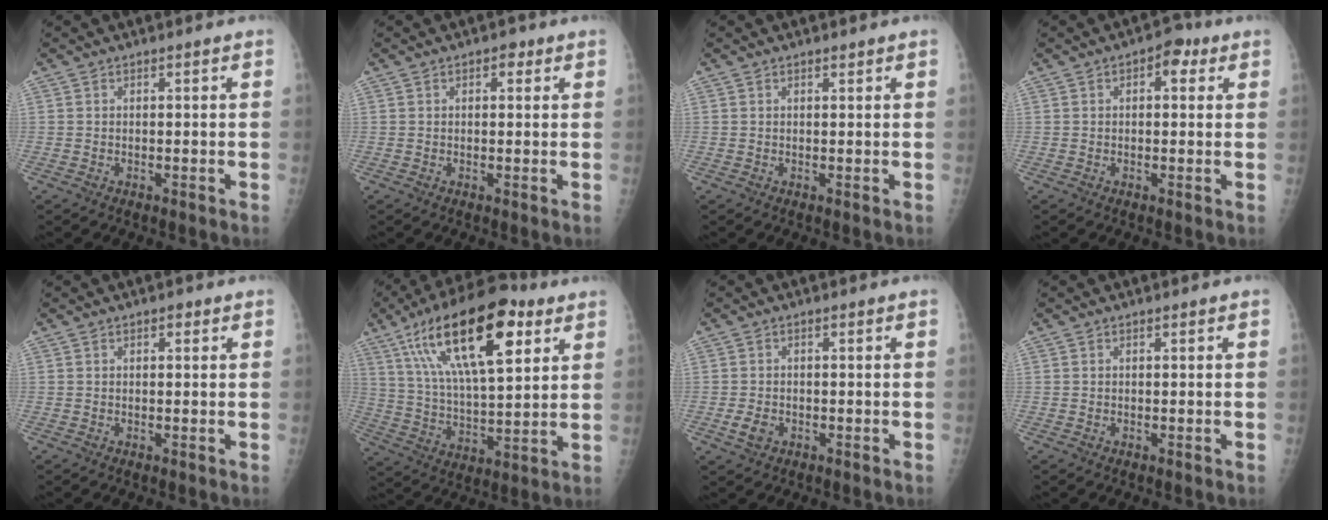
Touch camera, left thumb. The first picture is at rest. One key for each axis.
{"total": 2.0, "fx": 1.0, "fy": 1.2, "fz": 1.2, "tx": -0.005, "ty": 0.000, "tz": 0.009}
{"total": 0.6, "fx": 0.5, "fy": 0.2, "fz": 0.3, "tx": -0.006, "ty": -0.003, "tz": 0.007}
{"total": 4.2, "fx": 1.6, "fy": 2.5, "fz": 3.0, "tx": -0.019, "ty": 0.003, "tz": 0.014}
{"total": 1.2, "fx": 0.6, "fy": 0.7, "fz": 0.8, "tx": -0.006, "ty": 0.000, "tz": 0.006}
{"total": 24.1, "fx": 11.3, "fy": 9.3, "fz": 19.1, "tx": -0.311, "ty": -0.019, "tz": 0.191}
{"total": 2.7, "fx": -0.9, "fy": 2.0, "fz": 1.6, "tx": -0.029, "ty": 0.000, "tz": -0.013}
{"total": 0.0}